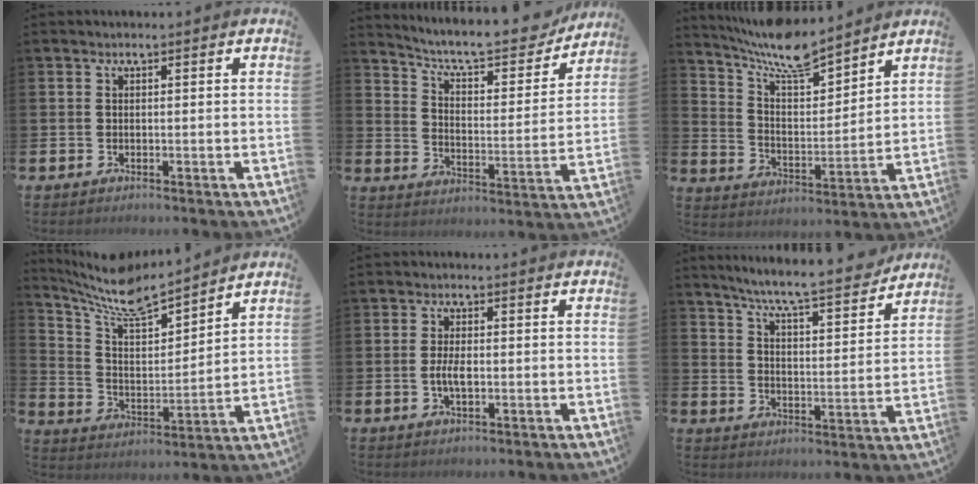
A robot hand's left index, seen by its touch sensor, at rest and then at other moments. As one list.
[{"total": 9.0, "force": [8.1, 2.1, 3.4], "torque": [-0.088, -0.059, 0.134]}, {"total": 9.2, "force": [8.5, 1.4, 3.2], "torque": [-0.097, -0.053, 0.153]}, {"total": 8.7, "force": [8.0, 1.6, 3.0], "torque": [-0.094, -0.056, 0.142]}, {"total": 3.1, "force": [-0.4, 1.3, 2.8], "torque": [-0.050, -0.005, -0.013]}, {"total": 7.9, "force": [7.4, 0.0, 2.7], "torque": [-0.072, -0.058, 0.125]}]